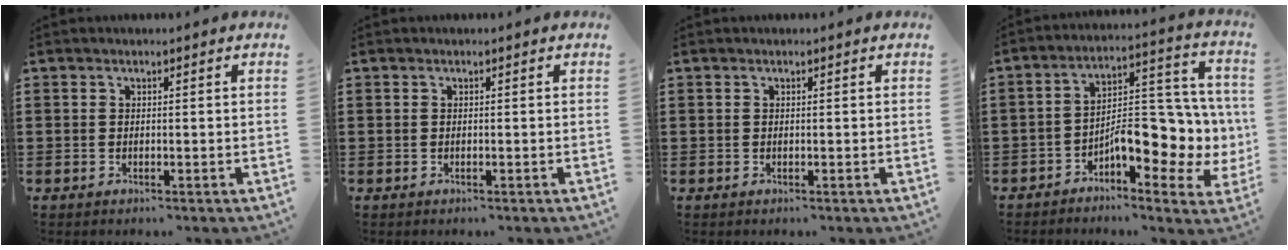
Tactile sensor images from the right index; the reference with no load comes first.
{"total": 0.0}
{"total": 0.0}
{"total": 9.4, "force": [-2.4, 5.1, 7.6], "torque": [-0.108, -0.010, -0.041]}